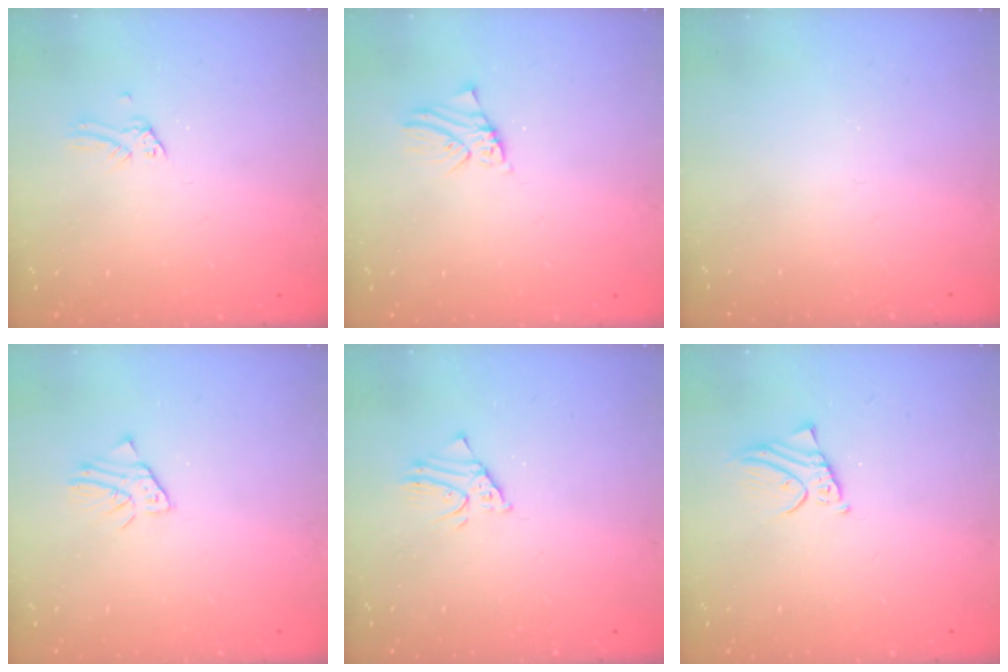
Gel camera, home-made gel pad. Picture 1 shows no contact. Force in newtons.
{"total": 0.9, "press": 0.9, "slide": 0.1}
{"total": 0.0}
{"total": 1.3, "press": 1.3, "slide": 0.1}
{"total": 2.2, "press": 2.2, "slide": 0.2}
{"total": 2.9, "press": 2.9, "slide": 0.2}